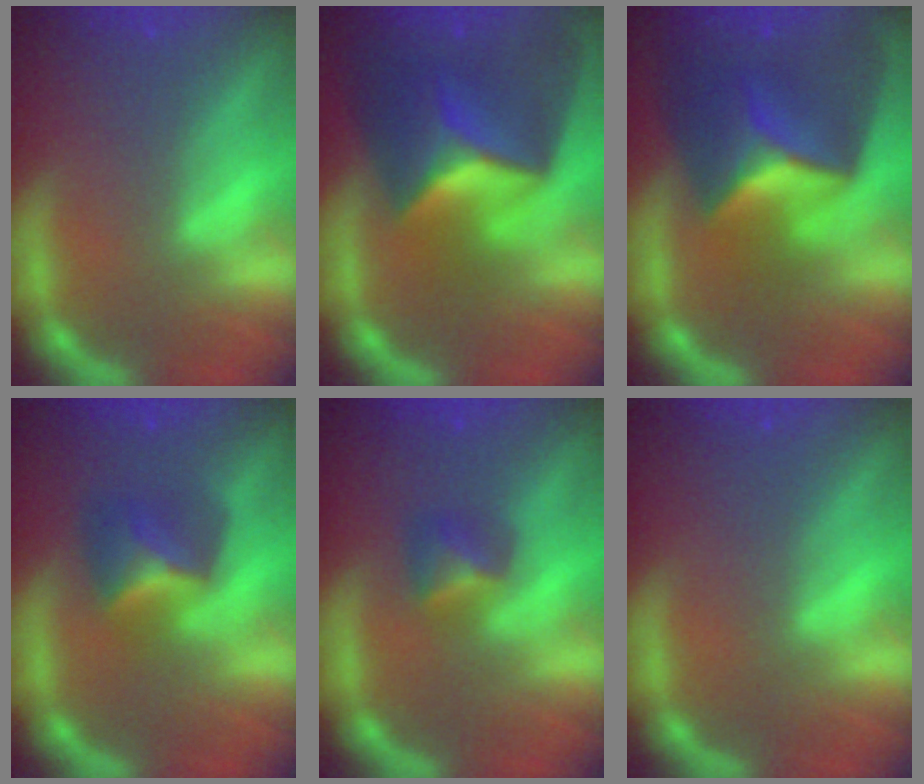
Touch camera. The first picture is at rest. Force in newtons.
{"total": 10.0}
{"total": 9.4}
{"total": 4.0}
{"total": 2.4}
{"total": 0.0}